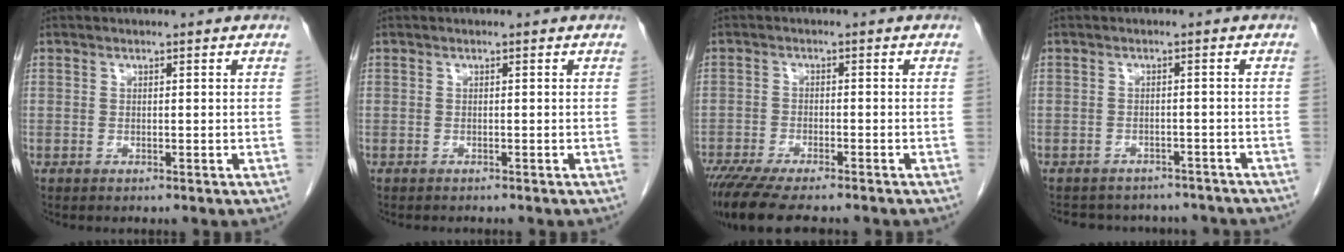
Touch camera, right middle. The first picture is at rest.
{"total": 1.1, "force": [-1.0, 0.2, 0.4], "torque": [-0.011, -0.003, -0.013]}
{"total": 11.7, "force": [-9.7, 2.1, 6.2], "torque": [-0.098, -0.018, -0.151]}
{"total": 12.0, "force": [-10.8, 4.6, 2.7], "torque": [-0.049, 0.014, -0.116]}